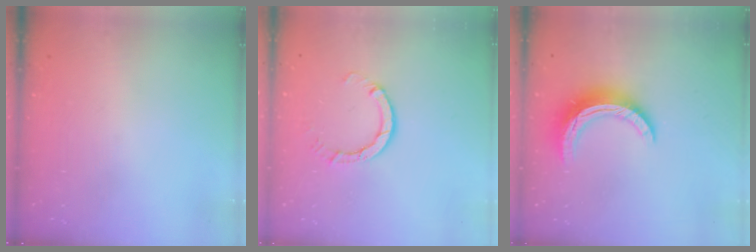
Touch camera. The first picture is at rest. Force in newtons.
{"total": 4.5, "press": 4.5, "slide": 0.3}
{"total": 12.2, "press": 12.1, "slide": 0.9}